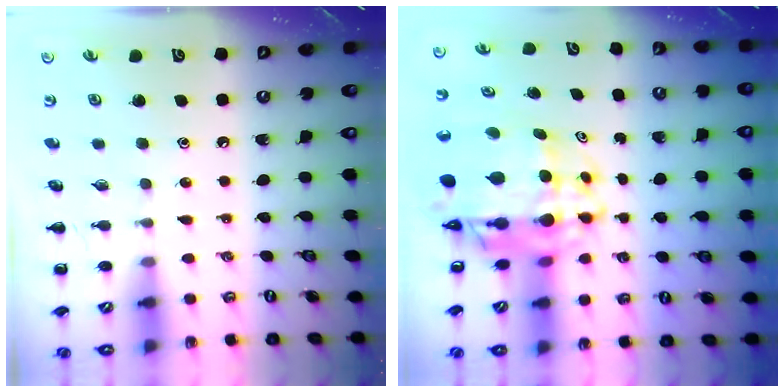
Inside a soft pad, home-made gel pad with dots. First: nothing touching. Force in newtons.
{"total": 11.8, "press": 11.1, "slide": 3.8}